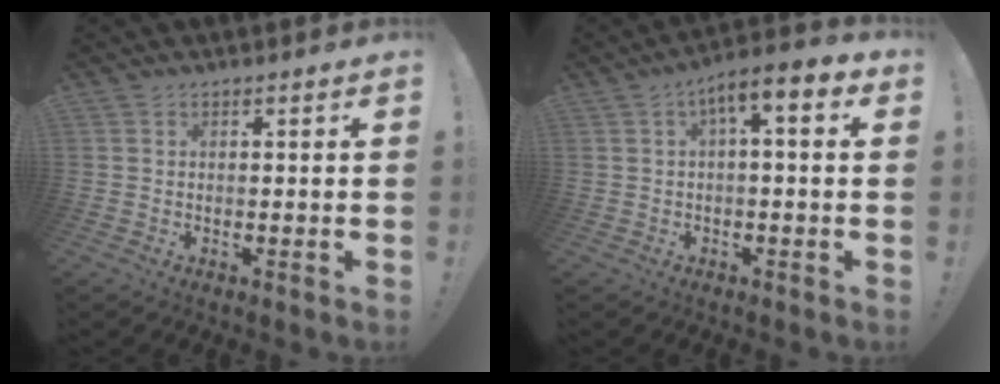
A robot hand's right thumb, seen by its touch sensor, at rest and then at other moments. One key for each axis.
{"total": 6.6, "fx": 1.6, "fy": 1.8, "fz": 6.2, "tx": -0.106, "ty": -0.007, "tz": 0.026}